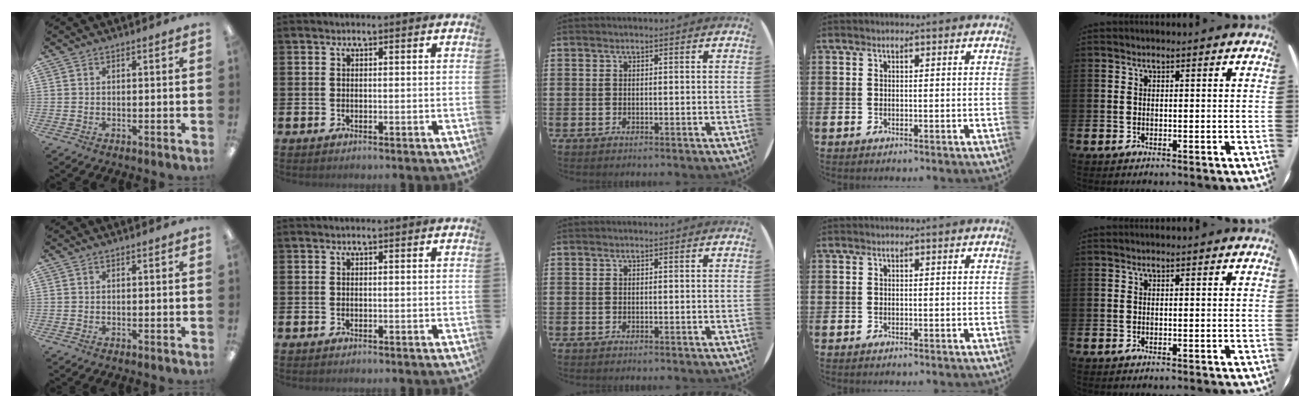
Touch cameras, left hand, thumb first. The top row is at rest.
{}